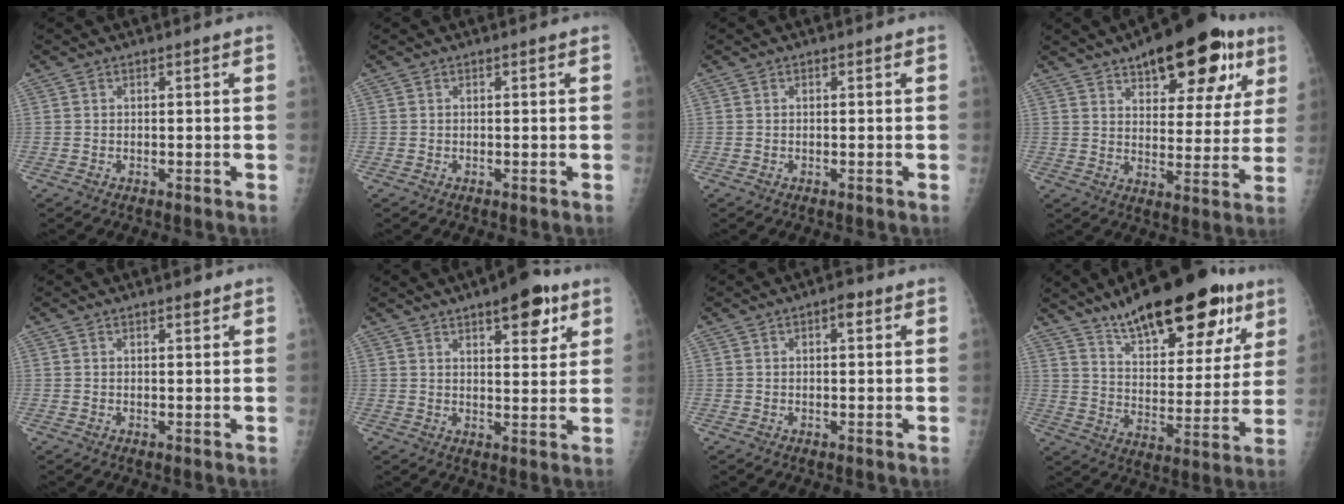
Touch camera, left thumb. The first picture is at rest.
{"total": 0.0}
{"total": 0.0}
{"total": 20.3, "force": [11.0, 9.0, 14.5], "torque": [-0.160, -0.020, 0.155]}
{"total": 1.3, "force": [0.9, 0.5, 0.8], "torque": [-0.008, -0.005, 0.013]}
{"total": 9.9, "force": [5.6, 3.7, 7.2], "torque": [-0.075, -0.024, 0.075]}
{"total": 2.6, "force": [1.1, 1.2, 2.0], "torque": [-0.022, 0.001, 0.013]}
{"total": 24.6, "force": [15.8, 9.2, 16.5], "torque": [-0.206, -0.049, 0.242]}